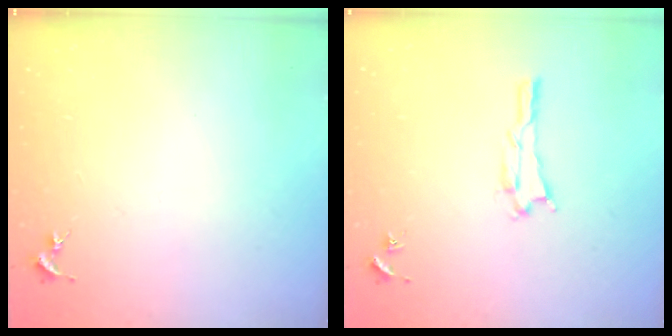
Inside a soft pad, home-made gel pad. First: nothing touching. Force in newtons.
{"total": 1.7, "press": 1.7, "slide": 0.2}